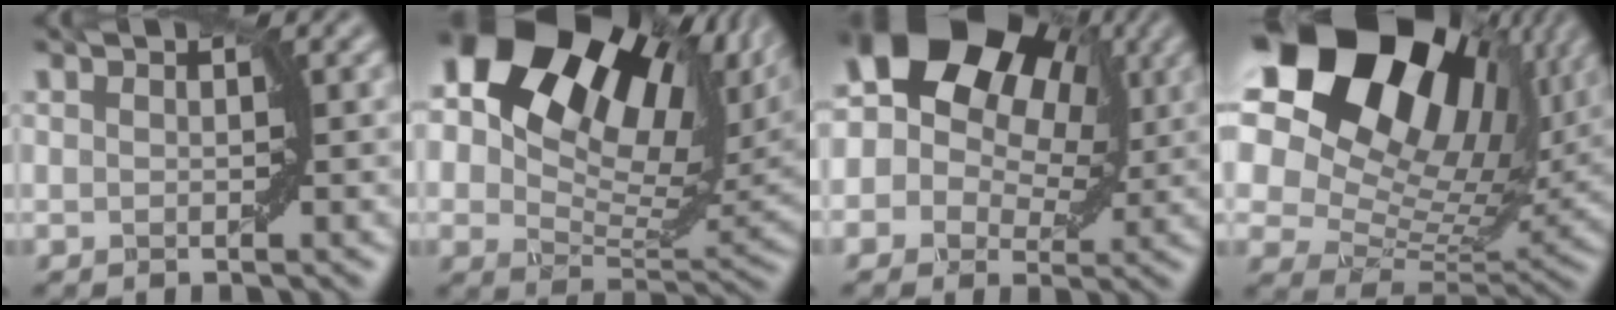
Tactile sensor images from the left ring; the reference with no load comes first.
{"total": 16.9, "force": [7.6, 10.6, 10.7], "torque": [-0.185, 0.030, 0.139]}
{"total": 15.9, "force": [6.4, 11.3, 9.2], "torque": [-0.143, 0.064, 0.070]}
{"total": 18.8, "force": [10.2, 11.5, 10.7], "torque": [-0.204, 0.039, 0.175]}